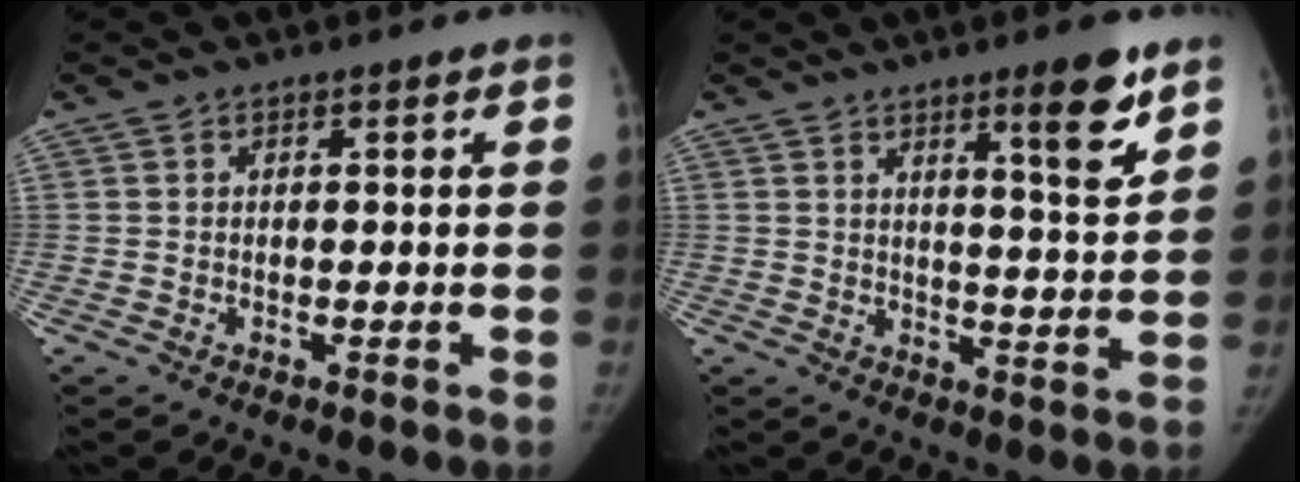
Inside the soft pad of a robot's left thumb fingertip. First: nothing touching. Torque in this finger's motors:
{"motor_torque": [0.14, -0.50, 0.78, -0.68, 0.15]}